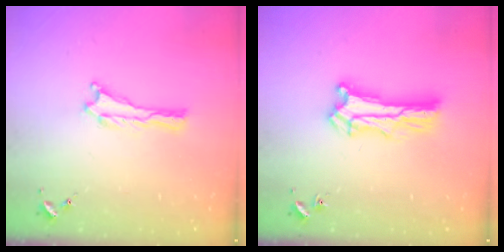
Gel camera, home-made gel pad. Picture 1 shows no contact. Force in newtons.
{"total": 6.6, "press": 6.6, "slide": 0.6}